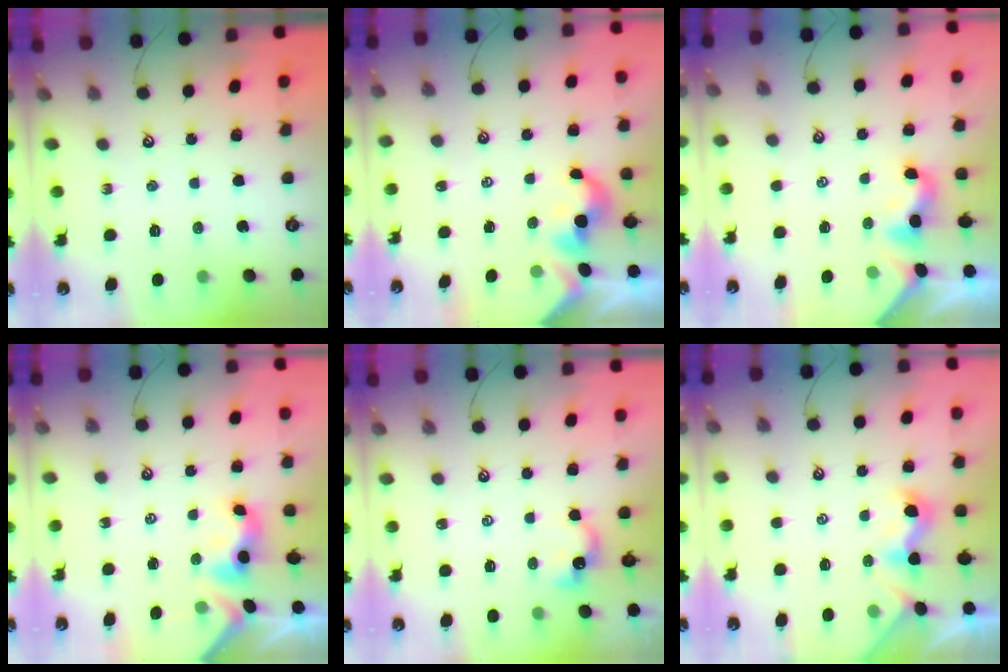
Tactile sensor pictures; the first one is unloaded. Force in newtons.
{"total": 2.0, "press": 2.0, "slide": 0.4}
{"total": 1.9, "press": 1.8, "slide": 0.6}
{"total": 2.9, "press": 2.9, "slide": 0.6}
{"total": 1.7, "press": 1.7, "slide": 0.4}
{"total": 0.8, "press": 0.4, "slide": 0.7}